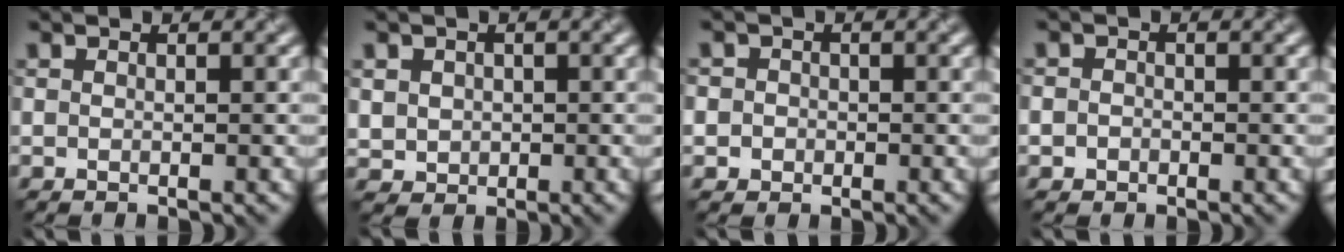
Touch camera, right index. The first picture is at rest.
{"total": 2.0, "force": [0.3, 1.9, 0.6], "torque": [-0.013, -0.005, 0.013]}
{"total": 2.3, "force": [0.0, 2.2, 0.6], "torque": [0.013, 0.010, -0.022]}
{"total": 1.1, "force": [-0.4, 1.0, 0.3], "torque": [0.006, -0.002, -0.010]}